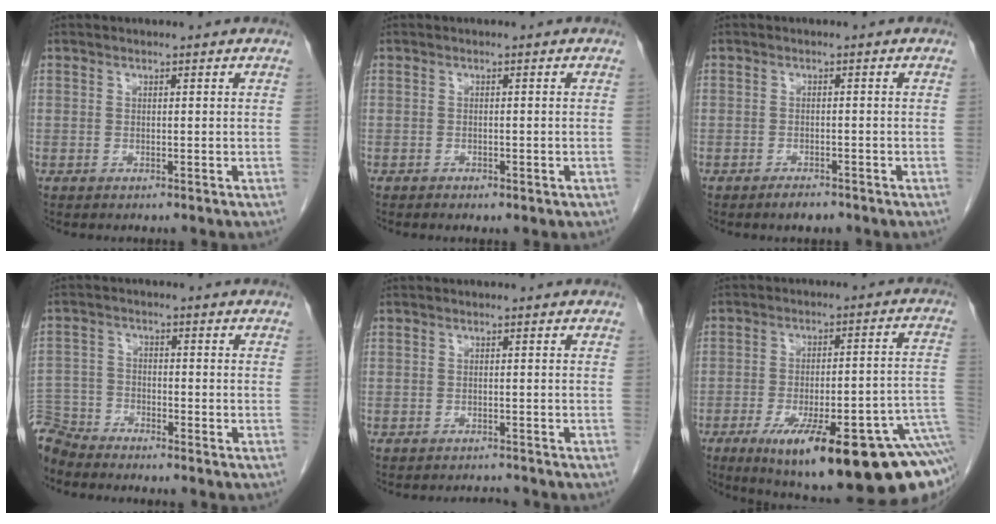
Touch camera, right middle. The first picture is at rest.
{"total": 1.7, "force": [-1.1, 0.7, 1.1], "torque": [-0.016, -0.002, -0.008]}
{"total": 2.0, "force": [-1.6, 0.6, 1.0], "torque": [-0.023, -0.003, -0.021]}
{"total": 6.2, "force": [-6.1, 1.1, 0.1], "torque": [-0.006, -0.006, -0.122]}
{"total": 2.6, "force": [-2.6, 0.2, -0.1], "torque": [0.003, -0.008, -0.038]}
{"total": 24.6, "force": [-13.0, 4.5, 20.4], "torque": [-0.203, 0.005, -0.184]}